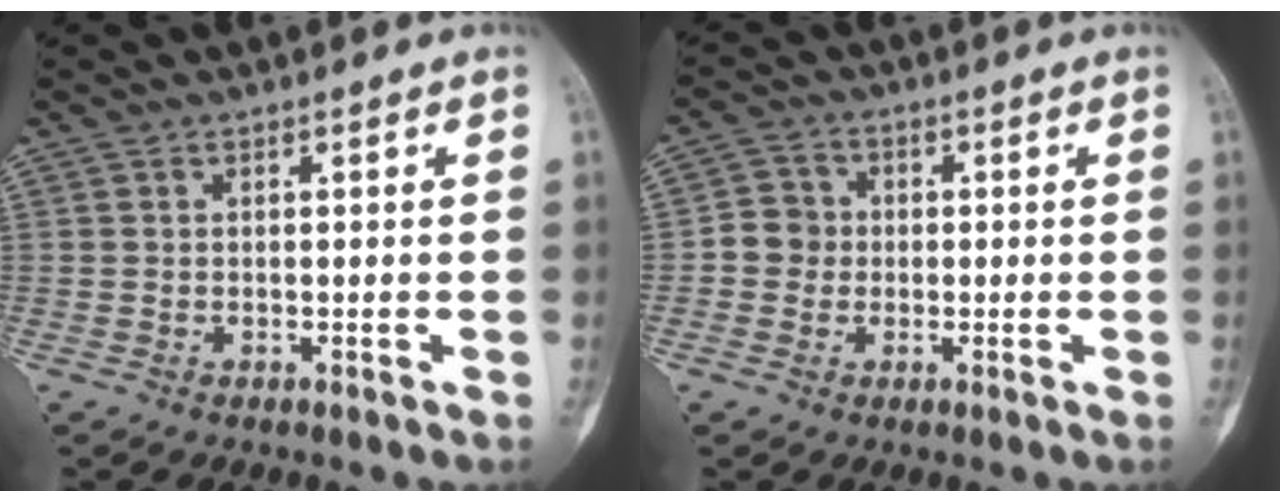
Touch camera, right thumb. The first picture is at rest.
{"total": 4.9, "force": [-0.4, 4.7, 1.4], "torque": [0.000, 0.010, -0.015]}